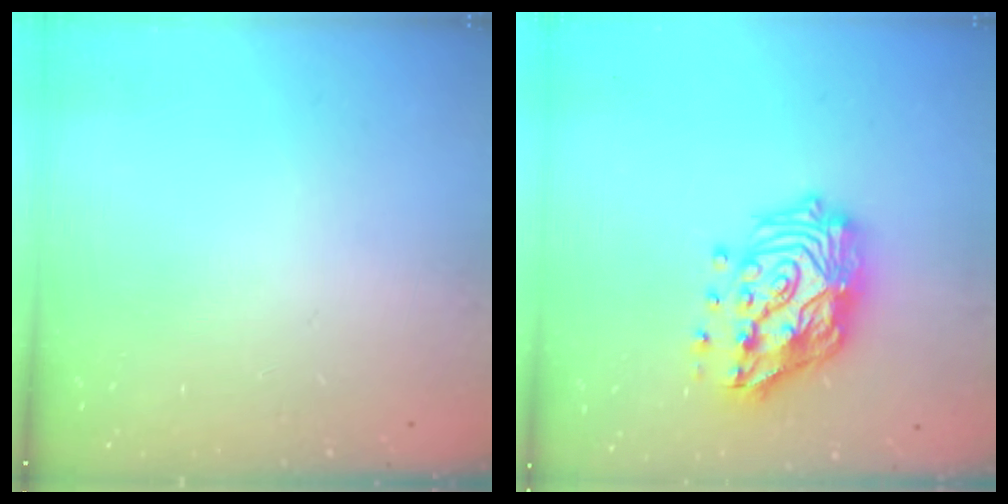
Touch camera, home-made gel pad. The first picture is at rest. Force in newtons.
{"total": 18.5, "press": 18.4, "slide": 2.2}